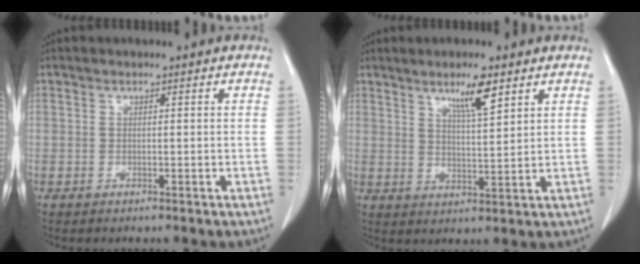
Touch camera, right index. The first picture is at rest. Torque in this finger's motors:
{"motor_torque": [0.44, 0.28, 0.11, 0.05]}